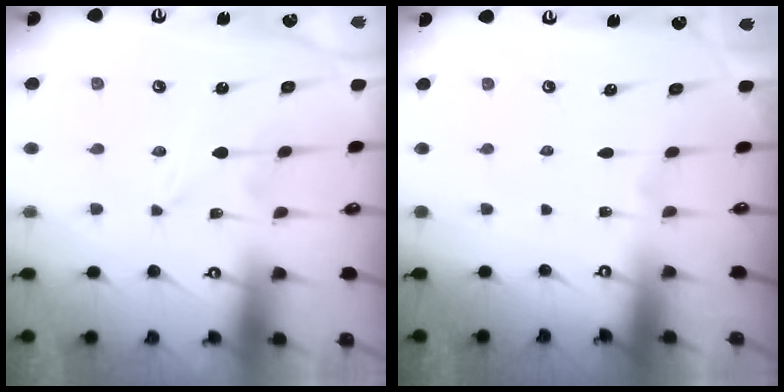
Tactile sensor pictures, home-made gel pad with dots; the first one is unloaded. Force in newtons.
{"total": 0.0}